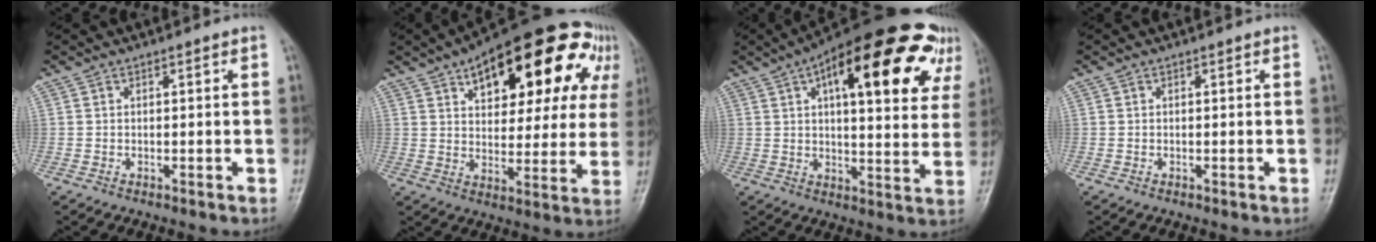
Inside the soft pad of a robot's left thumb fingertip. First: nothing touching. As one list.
[{"total": 26.0, "force": [12.3, 12.6, 19.1], "torque": [-0.224, 0.008, 0.171]}, {"total": 26.9, "force": [12.0, 10.5, 21.6], "torque": [-0.276, 0.006, 0.163]}, {"total": 0.0}]